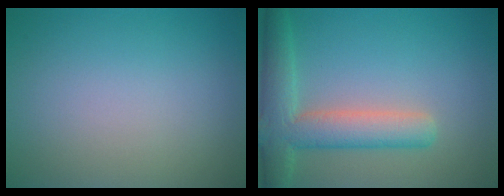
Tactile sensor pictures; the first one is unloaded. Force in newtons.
{"total": 6.0, "press": 6.0, "slide": 0.4}